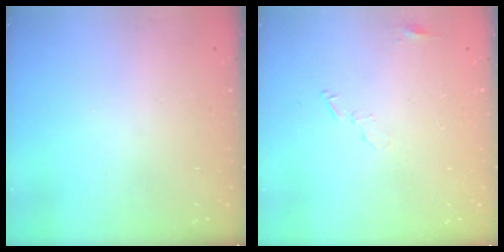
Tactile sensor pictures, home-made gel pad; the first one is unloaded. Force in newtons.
{"total": 5.4, "press": 5.3, "slide": 0.4}